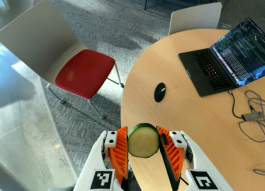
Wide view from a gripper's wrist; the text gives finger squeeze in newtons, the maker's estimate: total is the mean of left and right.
{"total": 9.6, "left": 9.9, "right": 9.4}